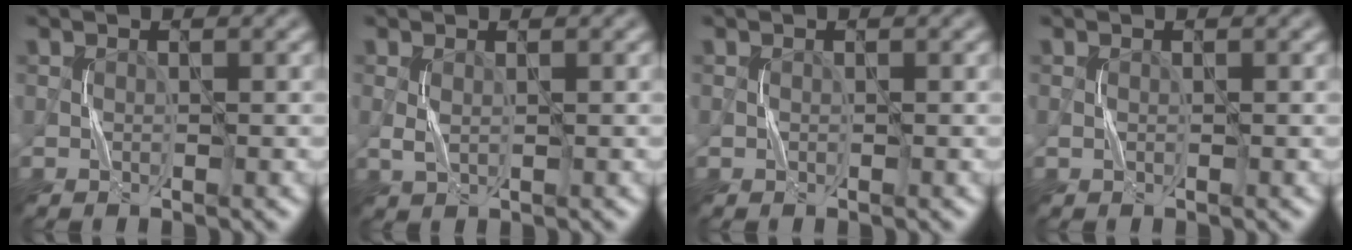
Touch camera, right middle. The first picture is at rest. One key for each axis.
{"total": 0.8, "fx": 0.2, "fy": 0.3, "fz": 0.7, "tx": -0.027, "ty": -0.001, "tz": 0.009}
{"total": 0.0}
{"total": 0.0}